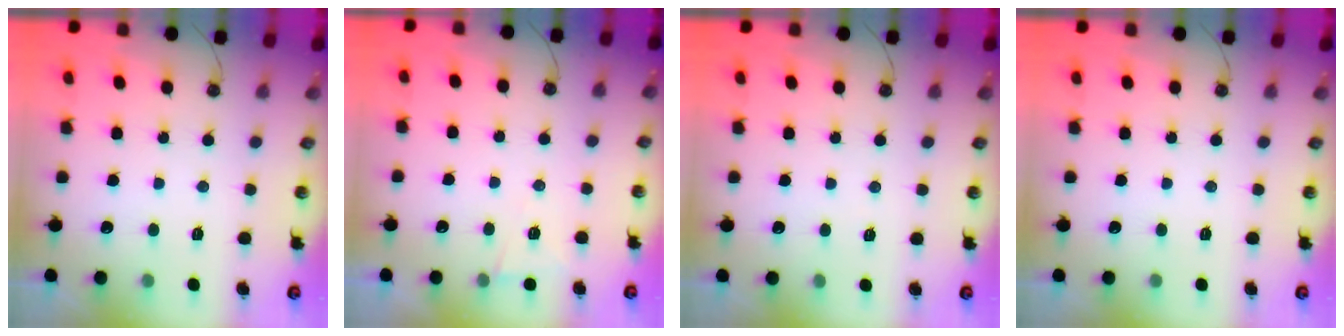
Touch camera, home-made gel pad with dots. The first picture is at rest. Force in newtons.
{"total": 5.6, "press": 3.4, "slide": 4.4}
{"total": 4.4, "press": 1.0, "slide": 4.2}
{"total": 0.0}